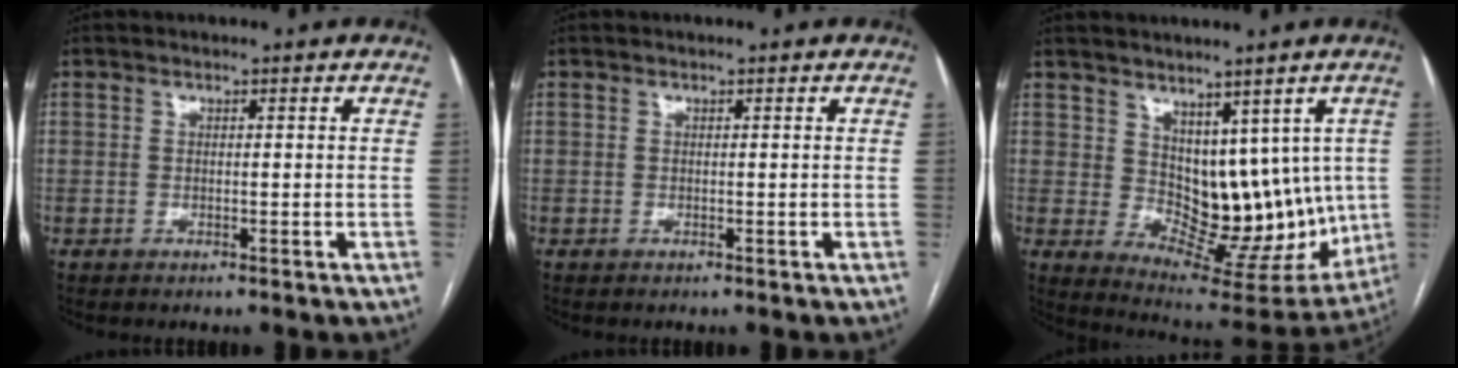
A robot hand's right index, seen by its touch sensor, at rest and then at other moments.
{"total": 0.0}
{"total": 13.8, "force": [2.8, 8.6, 10.4], "torque": [-0.118, -0.001, 0.071]}